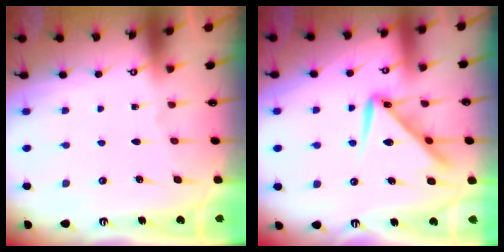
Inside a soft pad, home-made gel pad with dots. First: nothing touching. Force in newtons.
{"total": 12.2, "press": 12.2, "slide": 0.7}